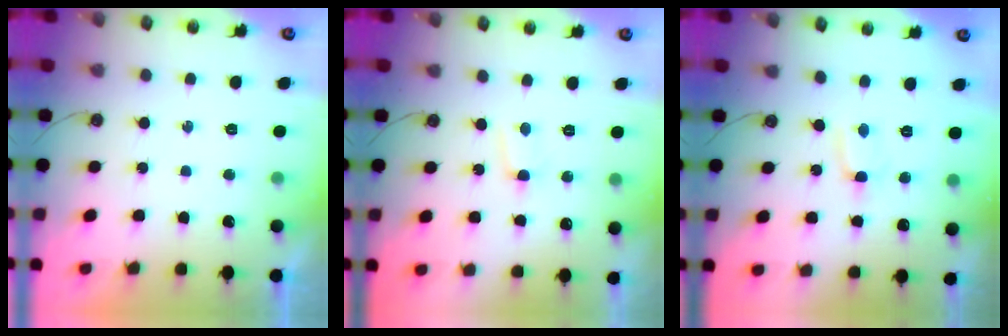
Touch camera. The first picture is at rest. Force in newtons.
{"total": 2.8, "press": 2.8, "slide": 0.3}
{"total": 0.6, "press": 0.3, "slide": 0.5}